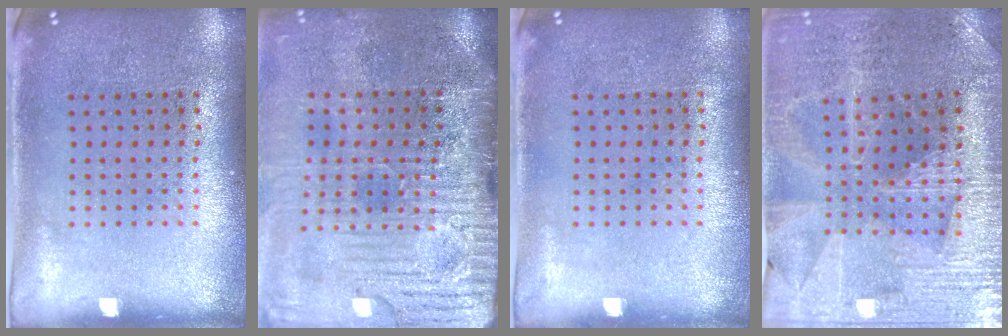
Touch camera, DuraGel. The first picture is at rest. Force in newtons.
{"total": 4.8, "press": 4.2, "slide": 2.4}
{"total": 0.0}
{"total": 3.0, "press": 2.9, "slide": 0.4}